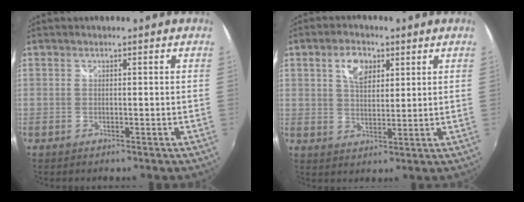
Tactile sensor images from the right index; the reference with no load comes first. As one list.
[{"total": 6.3, "force": [2.8, 3.6, 4.2], "torque": [-0.067, 0.015, 0.050]}]